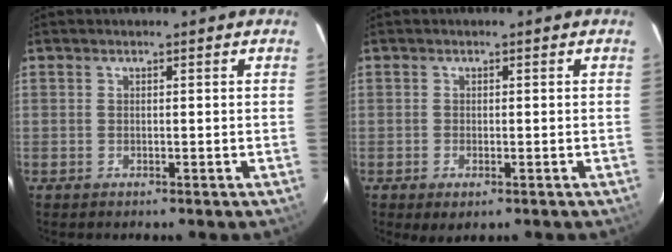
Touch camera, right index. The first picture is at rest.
{"total": 2.1, "force": [-0.9, 1.0, 1.6], "torque": [-0.029, -0.009, -0.011]}